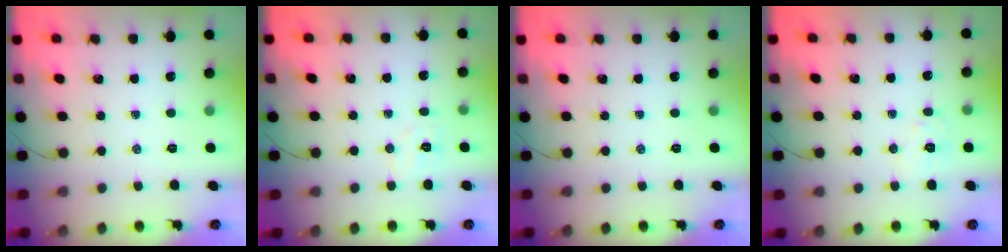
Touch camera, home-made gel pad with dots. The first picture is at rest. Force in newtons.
{"total": 4.0, "press": 3.9, "slide": 1.0}
{"total": 0.0}
{"total": 6.1, "press": 6.0, "slide": 1.1}